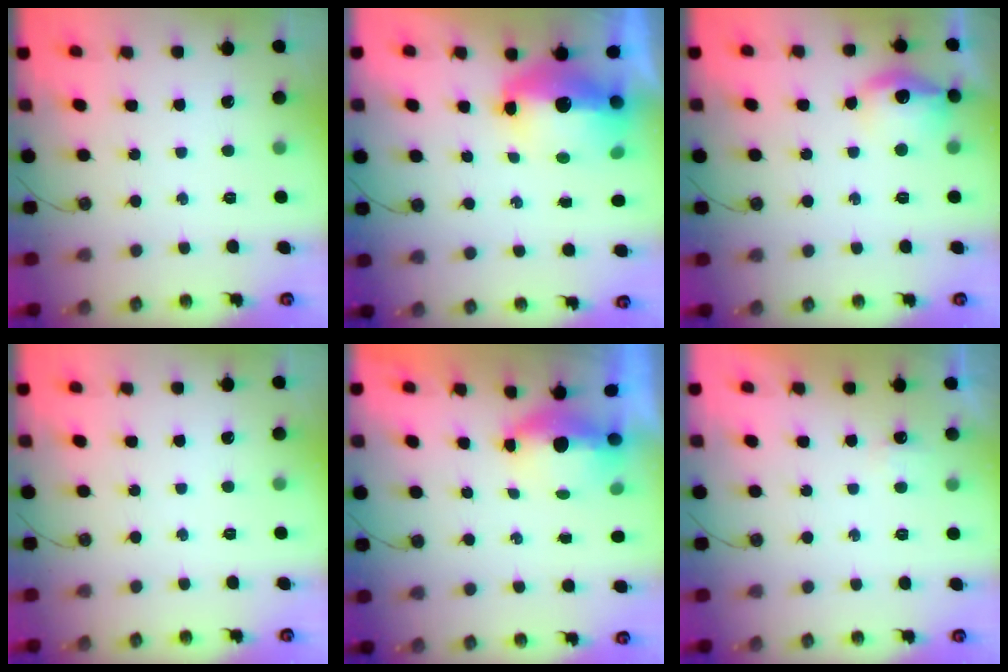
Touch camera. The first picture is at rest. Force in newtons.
{"total": 13.5, "press": 13.4, "slide": 1.6}
{"total": 13.5, "press": 13.4, "slide": 1.1}
{"total": 0.0}
{"total": 12.6, "press": 6.4, "slide": 10.8}
{"total": 2.9, "press": 2.8, "slide": 0.5}